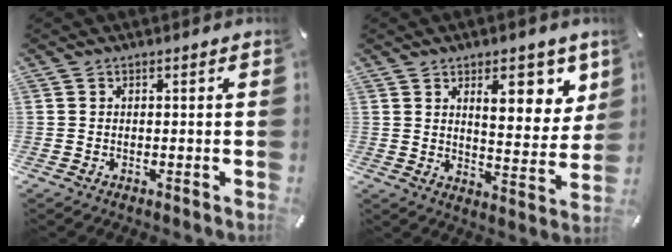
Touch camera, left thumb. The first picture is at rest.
{"total": 11.9, "force": [6.5, 5.2, 8.5], "torque": [-0.109, -0.029, 0.106]}